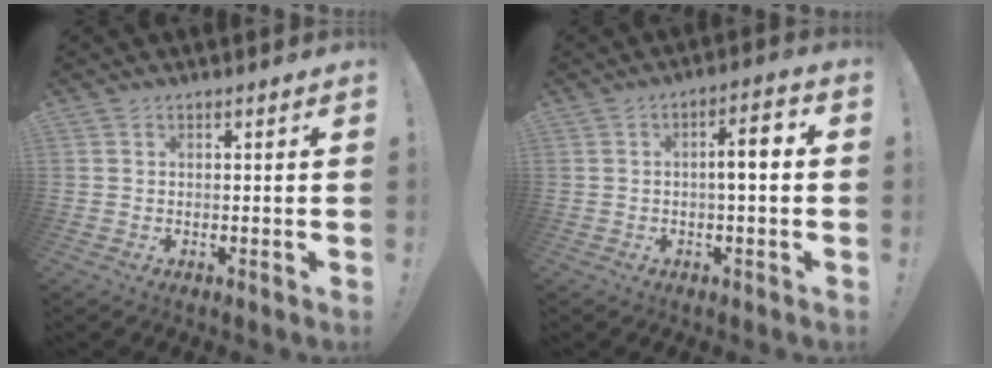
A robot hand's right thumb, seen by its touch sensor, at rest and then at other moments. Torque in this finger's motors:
{"motor_torque": [0.61, 0.81, 0.58, -0.60, 0.02]}